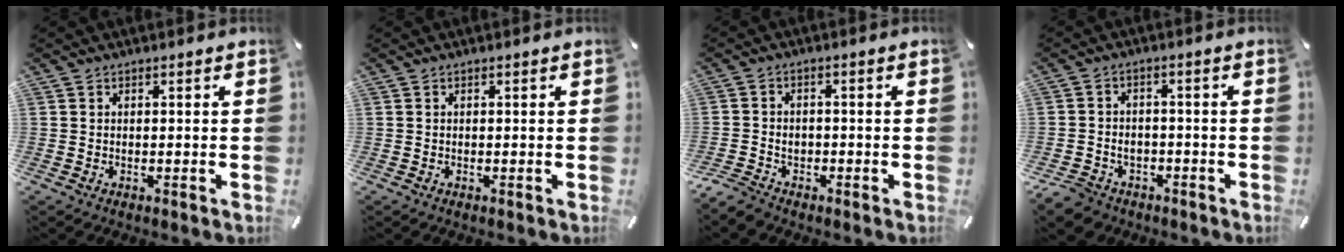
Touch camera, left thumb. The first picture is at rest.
{"total": 0.0}
{"total": 4.0, "force": [-2.7, 2.8, 1.3], "torque": [-0.032, 0.014, -0.053]}
{"total": 5.6, "force": [-3.3, 4.2, 1.6], "torque": [-0.050, 0.015, -0.065]}